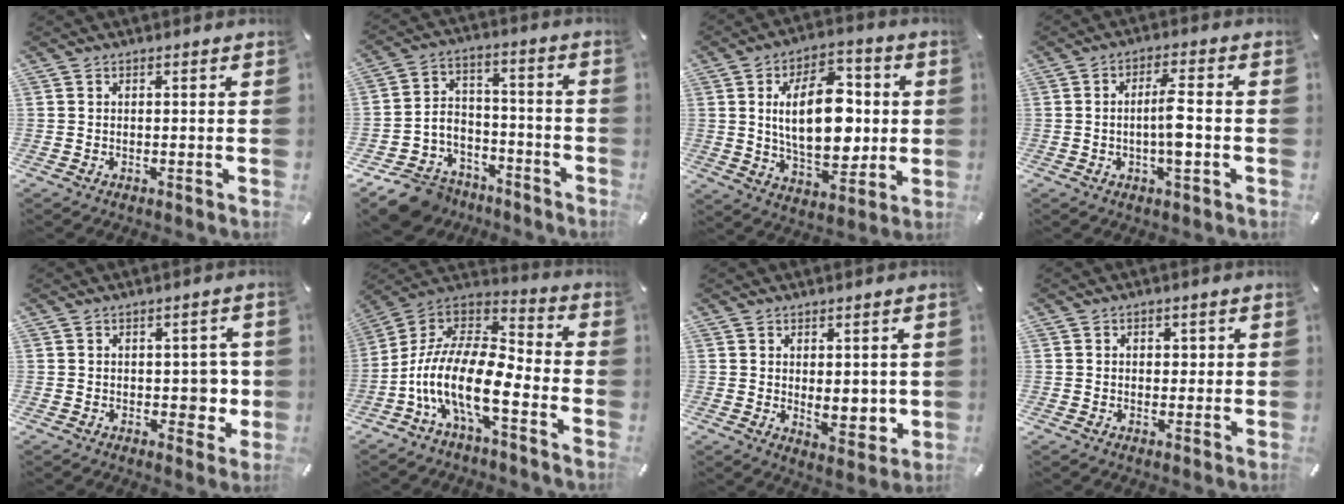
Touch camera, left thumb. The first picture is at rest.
{"total": 11.4, "force": [-8.9, 6.7, 2.2], "torque": [-0.040, 0.052, -0.164]}
{"total": 18.2, "force": [1.4, 10.7, 14.7], "torque": [-0.249, 0.001, 0.021]}
{"total": 6.7, "force": [-0.8, 2.0, 6.4], "torque": [-0.118, 0.006, -0.017]}
{"total": 5.5, "force": [-0.3, 3.9, 3.9], "torque": [-0.029, -0.004, -0.008]}
{"total": 16.4, "force": [-8.2, 5.6, 13.0], "torque": [-0.291, -0.003, -0.156]}
{"total": 5.4, "force": [1.1, 3.6, 3.8], "torque": [-0.039, -0.005, 0.021]}
{"total": 3.3, "force": [0.7, 2.6, 2.0], "torque": [-0.017, -0.002, 0.003]}